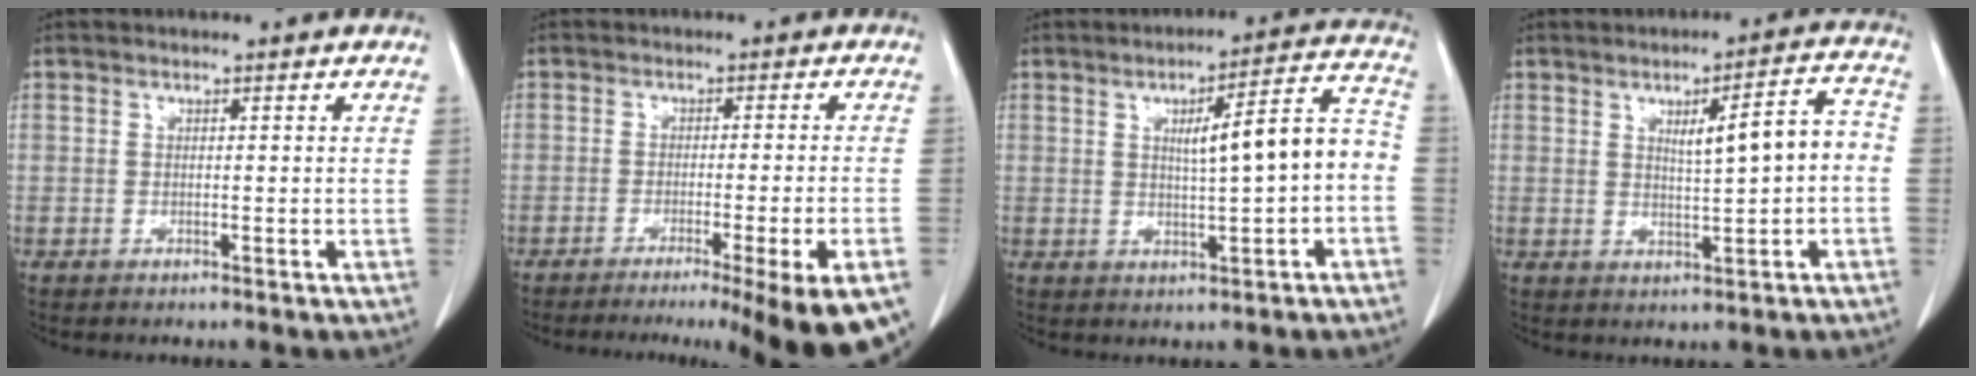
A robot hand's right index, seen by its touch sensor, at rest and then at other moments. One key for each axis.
{"total": 16.3, "fx": -11.5, "fy": -0.4, "fz": 11.6, "tx": -0.080, "ty": -0.028, "tz": -0.150}
{"total": 9.4, "fx": -0.3, "fy": 1.2, "fz": 9.3, "tx": -0.125, "ty": 0.027, "tz": -0.004}
{"total": 7.0, "fx": 0.2, "fy": 1.1, "fz": 6.9, "tx": -0.100, "ty": 0.019, "tz": 0.007}